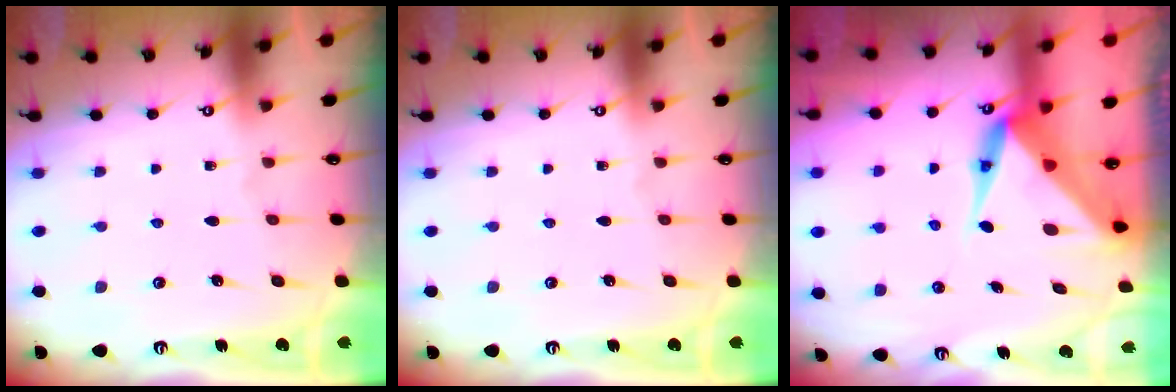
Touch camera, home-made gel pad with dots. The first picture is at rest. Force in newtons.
{"total": 0.0}
{"total": 8.7, "press": 8.6, "slide": 0.5}